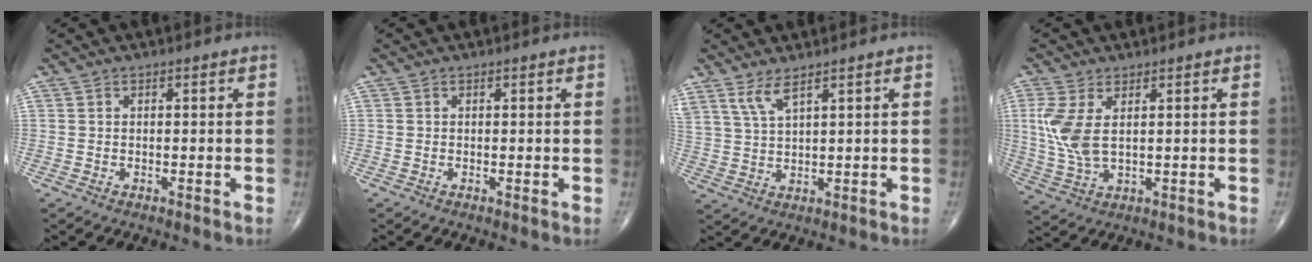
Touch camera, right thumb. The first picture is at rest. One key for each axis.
{"total": 0.0}
{"total": 4.3, "fx": 3.0, "fy": 0.7, "fz": 2.9, "tx": -0.069, "ty": -0.019, "tz": 0.070}
{"total": 7.8, "fx": 1.8, "fy": 3.6, "fz": 6.7, "tx": -0.164, "ty": -0.008, "tz": 0.046}